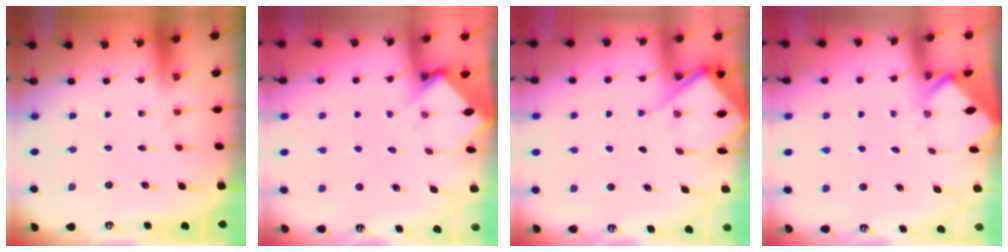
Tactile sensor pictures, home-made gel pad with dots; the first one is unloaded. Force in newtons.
{"total": 3.7, "press": 3.7, "slide": 0.3}
{"total": 6.6, "press": 6.6, "slide": 0.6}
{"total": 2.7, "press": 2.7, "slide": 0.2}